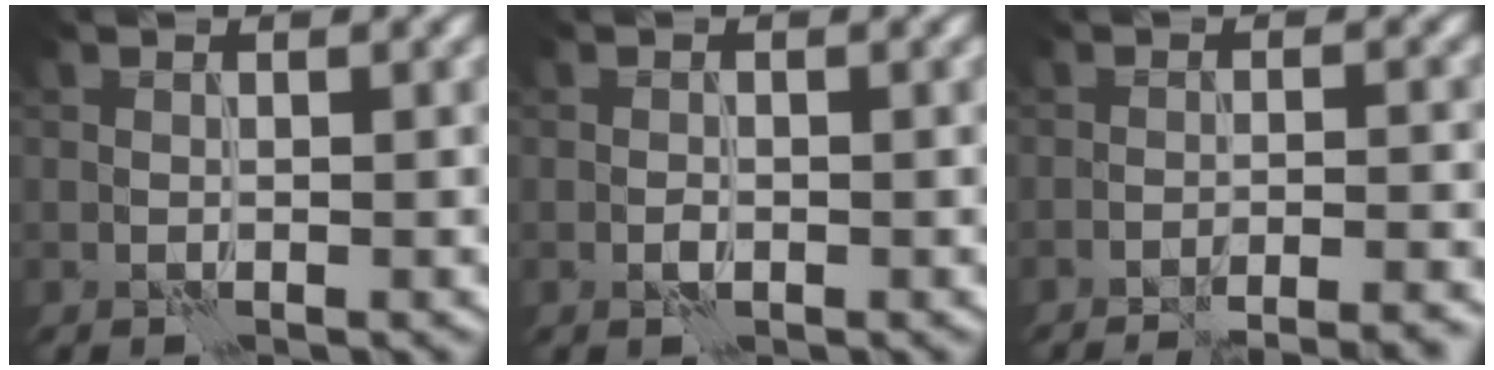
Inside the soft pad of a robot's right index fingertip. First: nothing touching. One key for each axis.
{"total": 0.7, "fx": -0.4, "fy": 0.4, "fz": 0.5, "tx": -0.012, "ty": 0.001, "tz": -0.008}
{"total": 8.7, "fx": -8.0, "fy": 1.6, "fz": 2.9, "tx": -0.019, "ty": 0.017, "tz": -0.092}